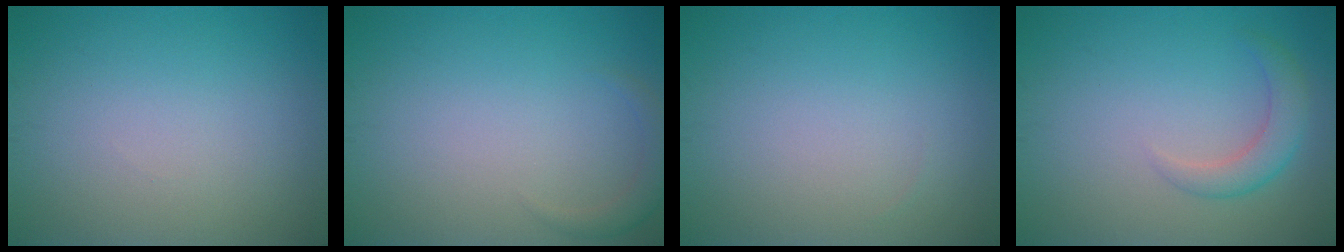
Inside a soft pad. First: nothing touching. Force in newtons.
{"total": 1.4, "press": 1.4, "slide": 0.1}
{"total": 0.0}
{"total": 2.5, "press": 2.5, "slide": 0.1}